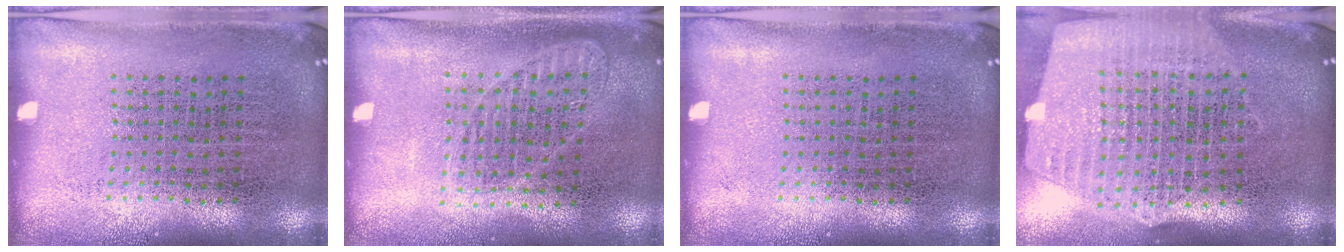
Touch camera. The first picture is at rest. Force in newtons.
{"total": 1.2, "press": 1.1, "slide": 0.3}
{"total": 0.0}
{"total": 2.6, "press": 2.2, "slide": 1.4}